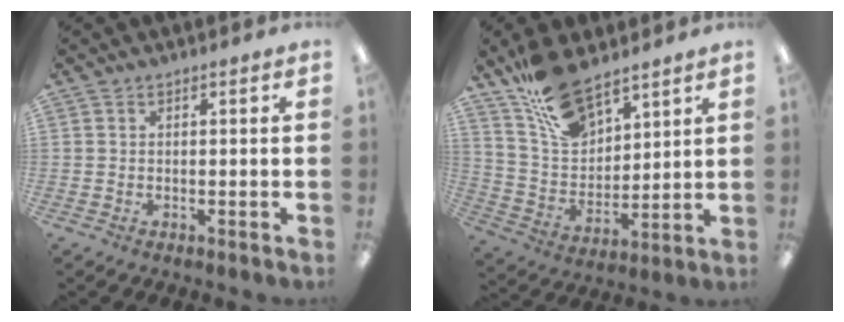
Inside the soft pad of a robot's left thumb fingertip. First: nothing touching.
{"total": 15.2, "force": [11.6, 7.2, 6.7], "torque": [-0.138, -0.059, 0.219]}